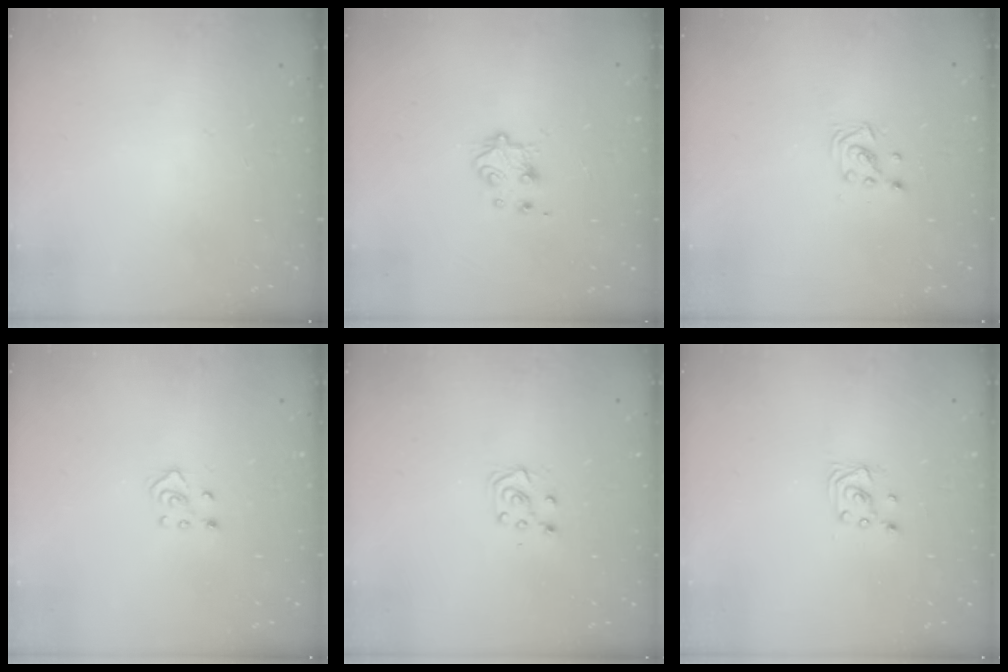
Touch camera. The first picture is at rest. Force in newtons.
{"total": 5.3, "press": 5.2, "slide": 0.6}
{"total": 3.6, "press": 3.6, "slide": 0.3}
{"total": 3.1, "press": 3.1, "slide": 0.4}
{"total": 5.0, "press": 4.9, "slide": 0.6}
{"total": 2.5, "press": 2.5, "slide": 0.2}